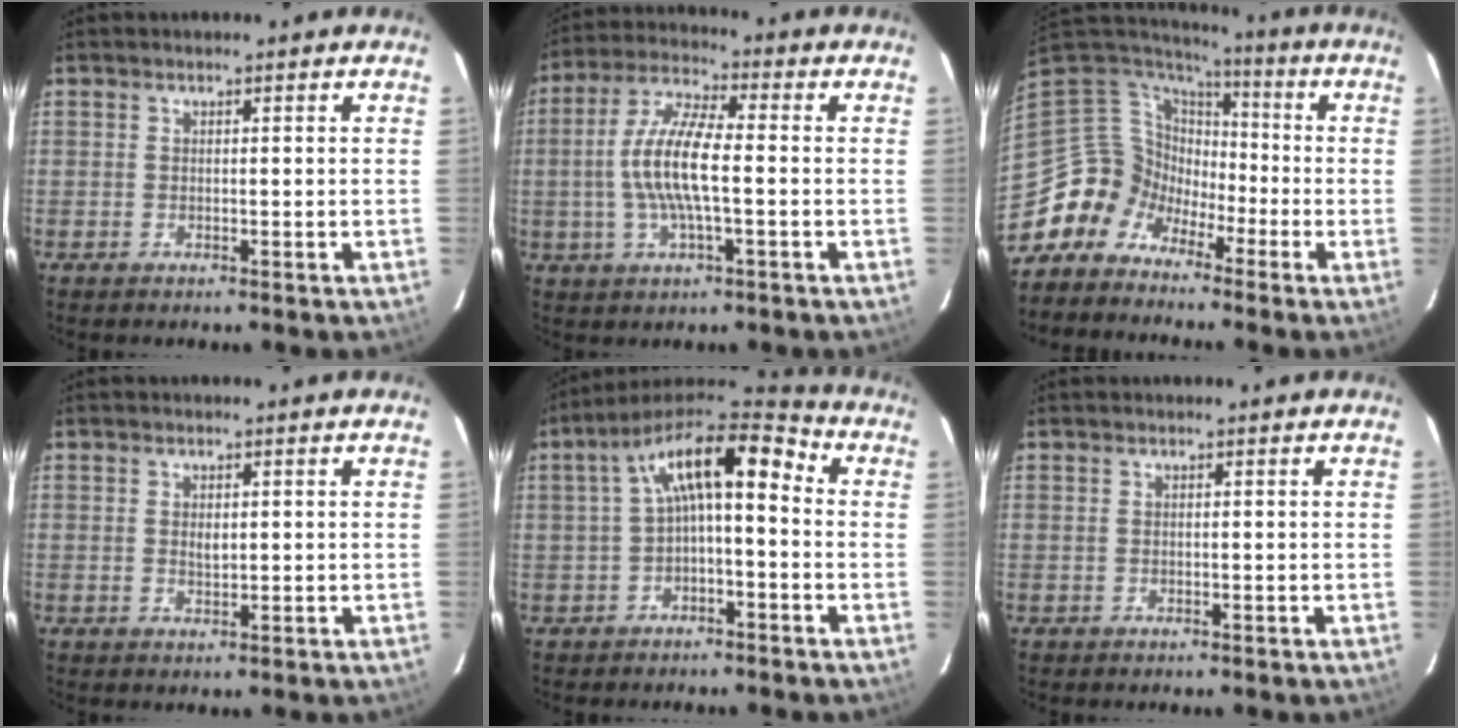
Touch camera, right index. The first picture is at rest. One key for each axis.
{"total": 11.1, "fx": -1.2, "fy": 2.8, "fz": 10.6, "tx": -0.218, "ty": 0.007, "tz": -0.026}
{"total": 9.2, "fx": -5.3, "fy": 7.5, "fz": 0.8, "tx": -0.029, "ty": 0.041, "tz": -0.119}
{"total": 1.7, "fx": 0.2, "fy": 1.0, "fz": 1.3, "tx": -0.021, "ty": 0.001, "tz": 0.005}
{"total": 11.7, "fx": 0.2, "fy": 4.8, "fz": 10.7, "tx": -0.194, "ty": 0.035, "tz": -0.001}
{"total": 0.0}